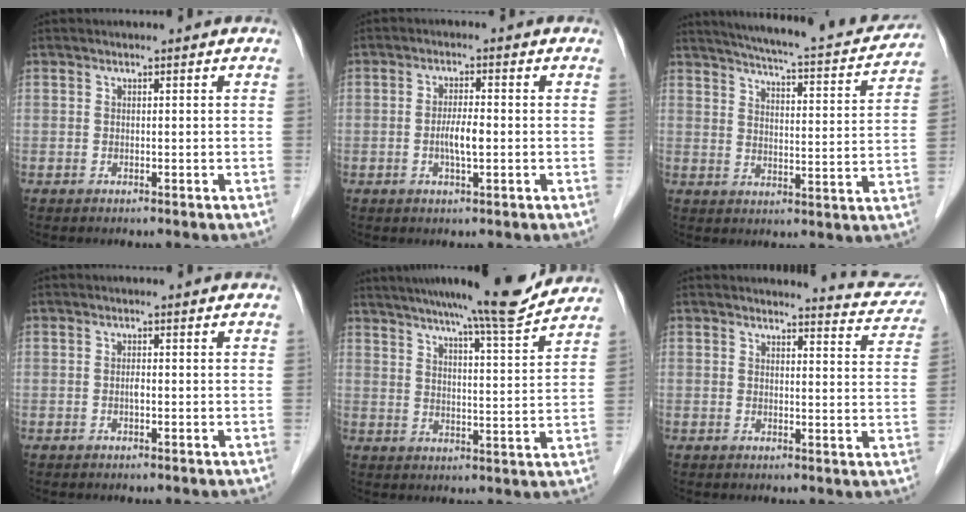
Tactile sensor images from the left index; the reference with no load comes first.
{"total": 3.5, "force": [-0.7, 0.6, 3.4], "torque": [-0.069, -0.002, -0.013]}
{"total": 19.4, "force": [17.5, 2.5, 7.9], "torque": [-0.118, -0.013, 0.221]}
{"total": 0.8, "force": [-0.3, 0.2, 0.8], "torque": [-0.015, 0.001, -0.006]}
{"total": 14.0, "force": [12.5, -0.3, 6.3], "torque": [-0.097, -0.008, 0.170]}
{"total": 6.5, "force": [6.5, 0.6, 0.1], "torque": [0.002, -0.029, 0.054]}